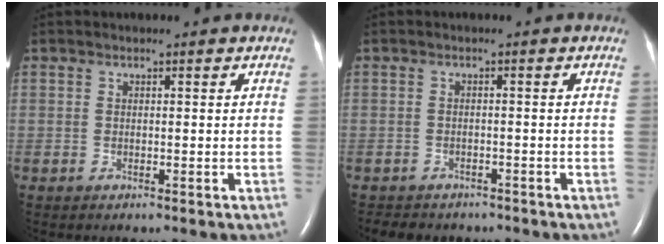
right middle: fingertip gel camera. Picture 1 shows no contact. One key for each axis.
{"total": 6.1, "fx": -5.2, "fy": 2.7, "fz": 1.6, "tx": -0.027, "ty": 0.000, "tz": -0.065}